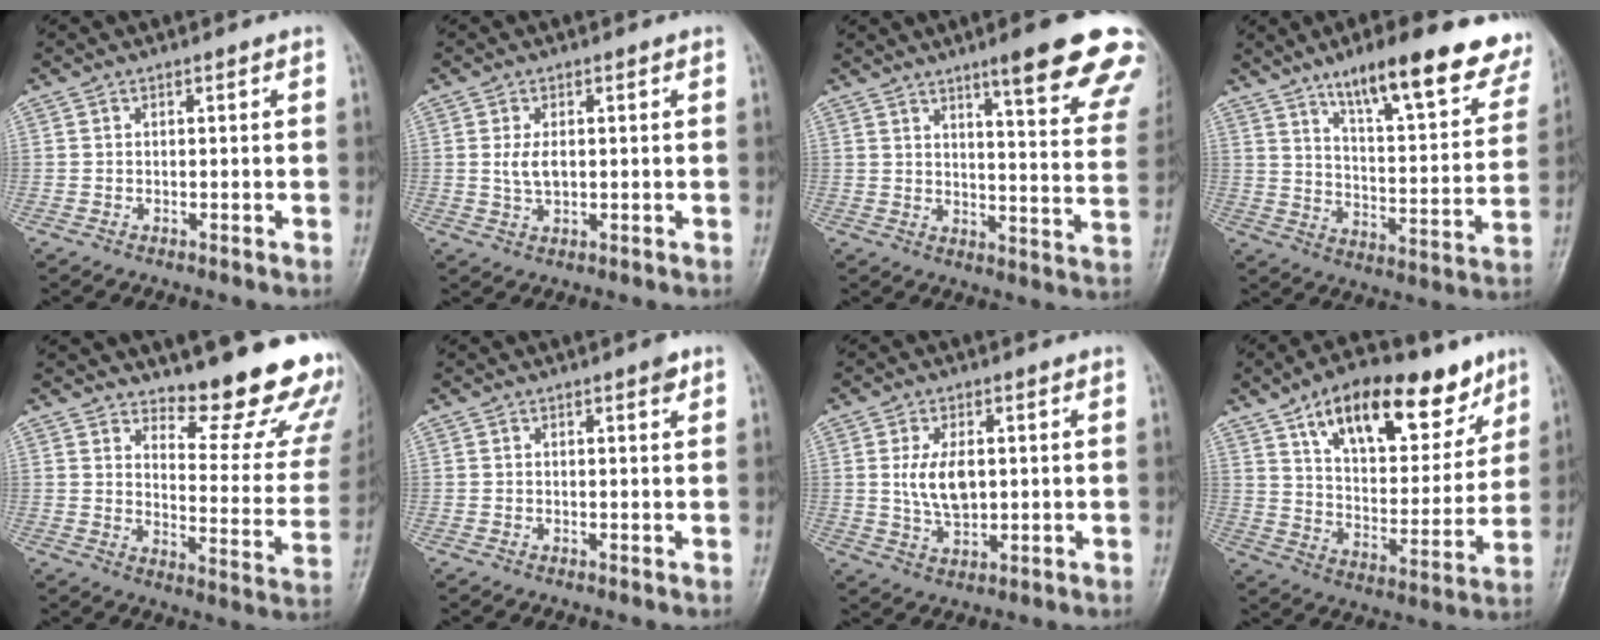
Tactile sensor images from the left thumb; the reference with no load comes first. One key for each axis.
{"total": 3.5, "fx": 0.4, "fy": 1.9, "fz": 2.9, "tx": -0.059, "ty": -0.005, "tz": 0.011}
{"total": 20.0, "fx": 13.3, "fy": 2.9, "fz": 14.6, "tx": -0.159, "ty": -0.056, "tz": 0.163}
{"total": 21.8, "fx": 14.9, "fy": 5.9, "fz": 14.8, "tx": -0.168, "ty": -0.055, "tz": 0.217}
{"total": 18.7, "fx": 15.4, "fy": 4.6, "fz": 9.5, "tx": -0.080, "ty": -0.149, "tz": 0.192}
{"total": 1.5, "fx": 0.9, "fy": 0.4, "fz": 1.1, "tx": -0.014, "ty": -0.003, "tz": 0.010}
{"total": 7.0, "fx": 1.0, "fy": 3.9, "fz": 5.8, "tx": -0.102, "ty": -0.009, "tz": 0.023}
{"total": 23.6, "fx": 13.9, "fy": 11.1, "fz": 15.6, "tx": -0.194, "ty": -0.038, "tz": 0.226}